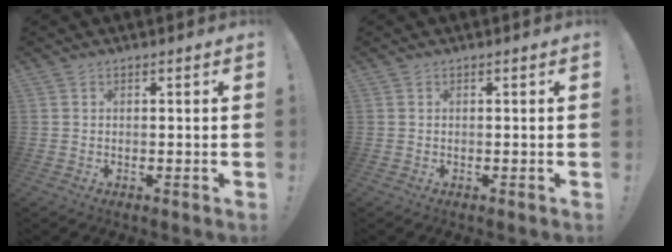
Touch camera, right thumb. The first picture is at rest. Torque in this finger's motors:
{"motor_torque": [0.16, 0.04, 0.07, 0.01, -0.04]}